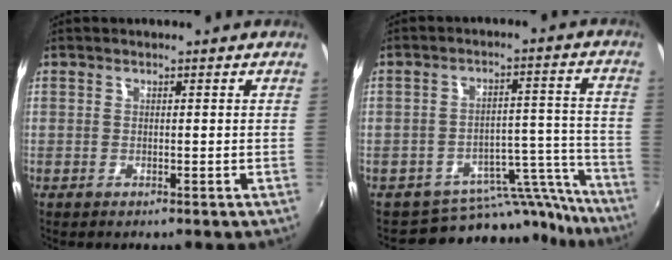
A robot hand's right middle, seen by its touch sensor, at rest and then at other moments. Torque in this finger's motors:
{"motor_torque": [0.28, -0.59, -0.12, 0.00]}